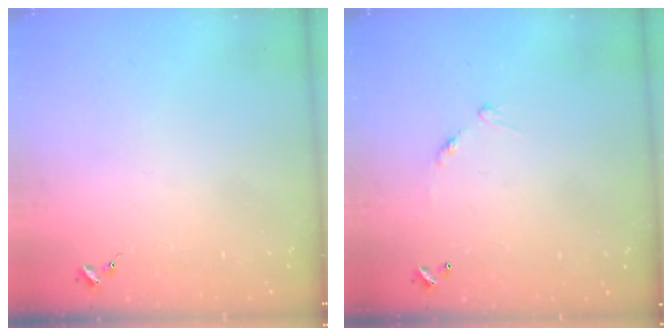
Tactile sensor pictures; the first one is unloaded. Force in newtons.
{"total": 7.0, "press": 7.0, "slide": 0.5}